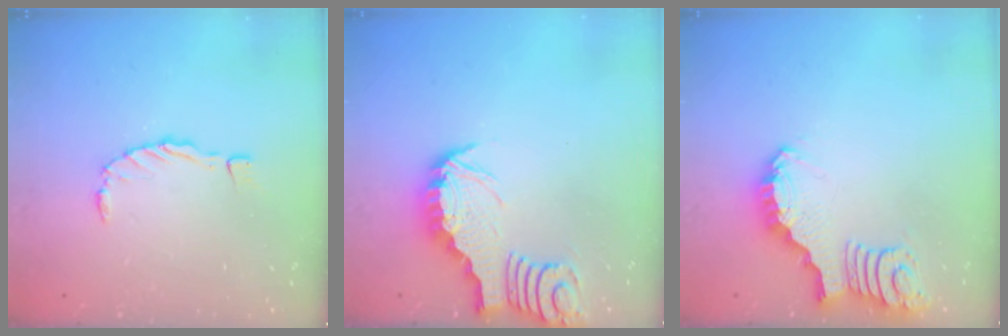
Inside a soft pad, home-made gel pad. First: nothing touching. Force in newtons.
{"total": 3.0, "press": 2.9, "slide": 0.3}
{"total": 2.9, "press": 2.9, "slide": 0.1}